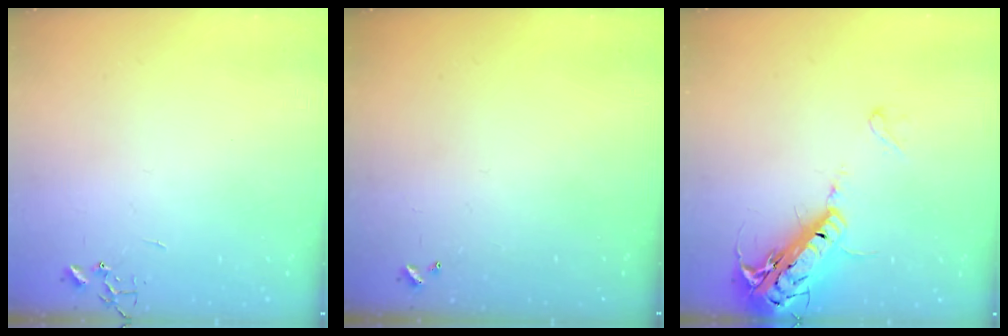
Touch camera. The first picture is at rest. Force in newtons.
{"total": 0.0}
{"total": 20.3, "press": 19.9, "slide": 3.9}